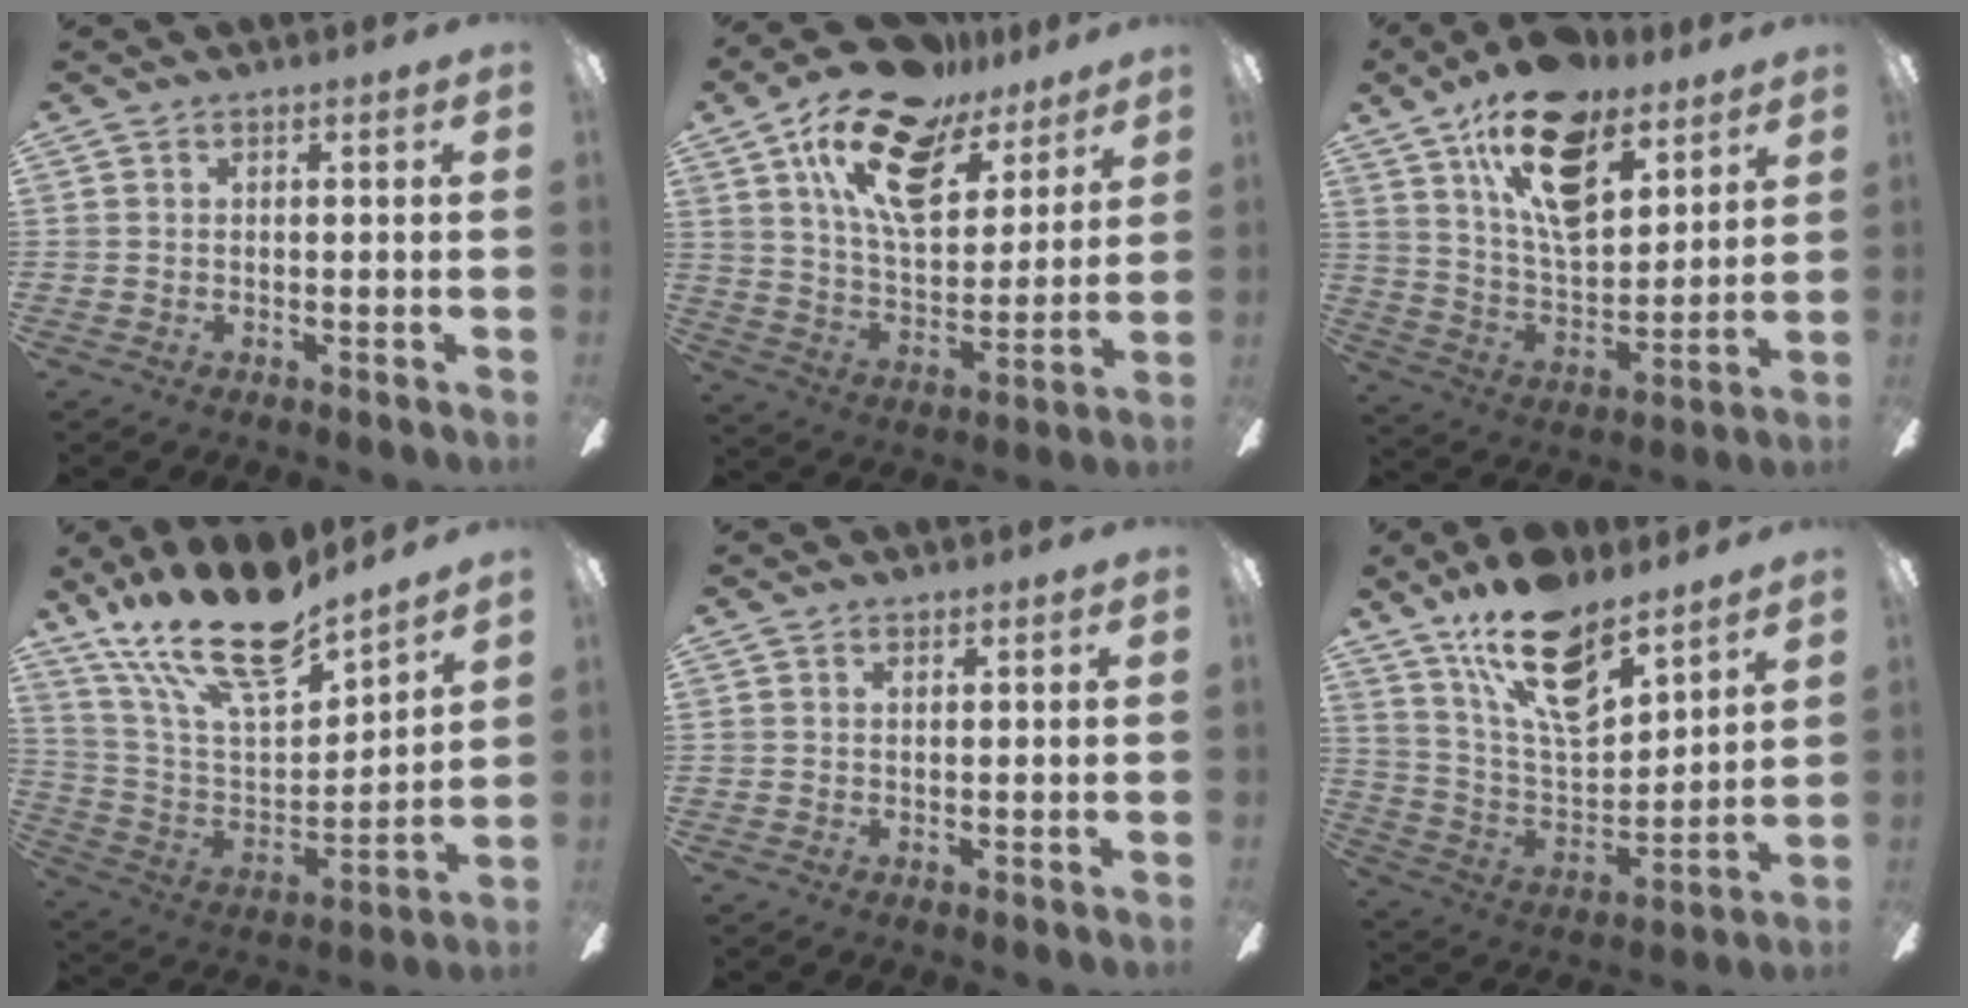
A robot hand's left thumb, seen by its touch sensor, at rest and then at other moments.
{"total": 20.9, "force": [12.1, 10.3, 13.5], "torque": [-0.236, -0.057, 0.209]}
{"total": 19.8, "force": [12.6, 9.7, 11.8], "torque": [-0.199, -0.063, 0.224]}
{"total": 21.4, "force": [16.8, 6.5, 11.5], "torque": [-0.231, -0.110, 0.292]}
{"total": 0.7, "force": [0.7, 0.2, 0.2], "torque": [-0.004, 0.000, 0.013]}
{"total": 19.6, "force": [13.2, 8.7, 11.4], "torque": [-0.197, -0.076, 0.235]}